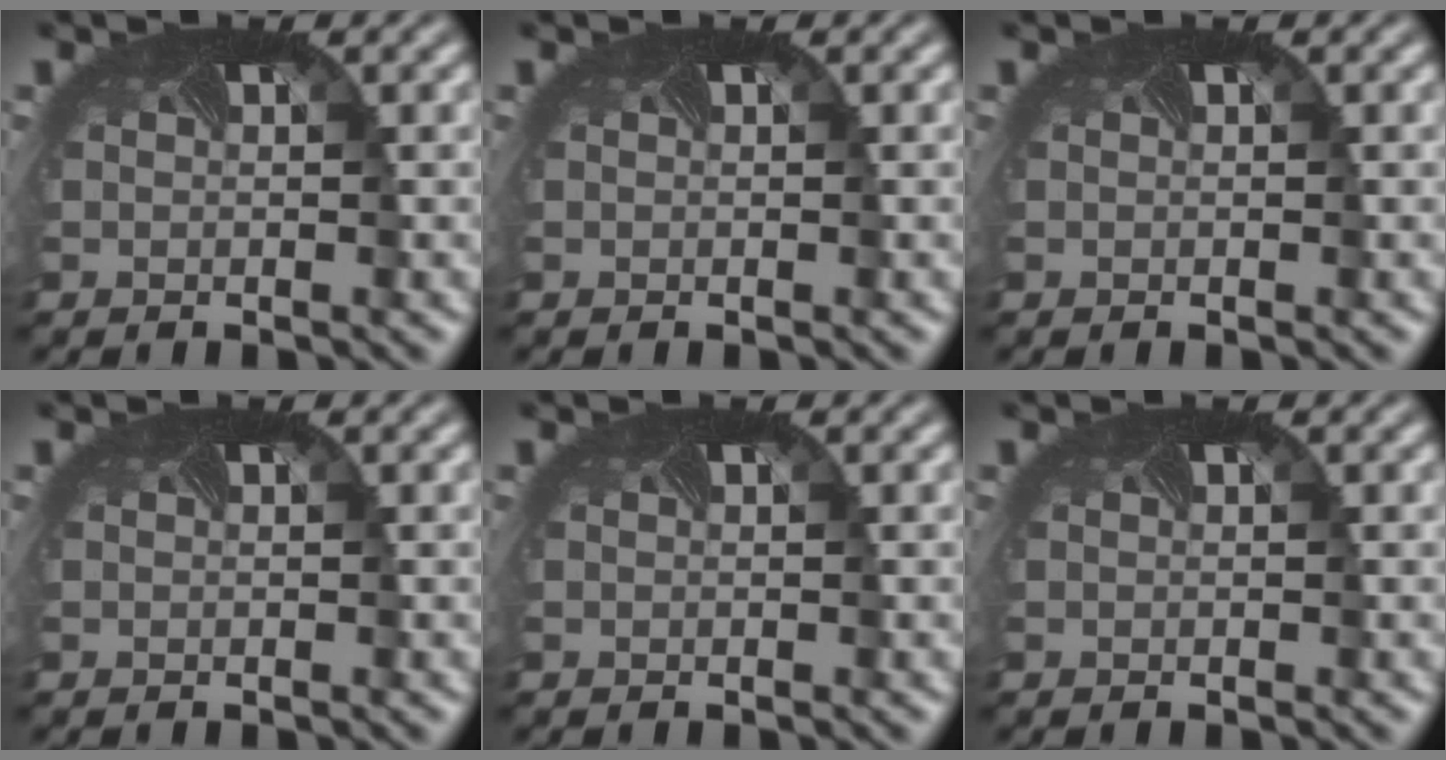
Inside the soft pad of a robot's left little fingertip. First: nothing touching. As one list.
[{"total": 0.0}, {"total": 0.0}, {"total": 0.0}, {"total": 0.0}, {"total": 0.0}]